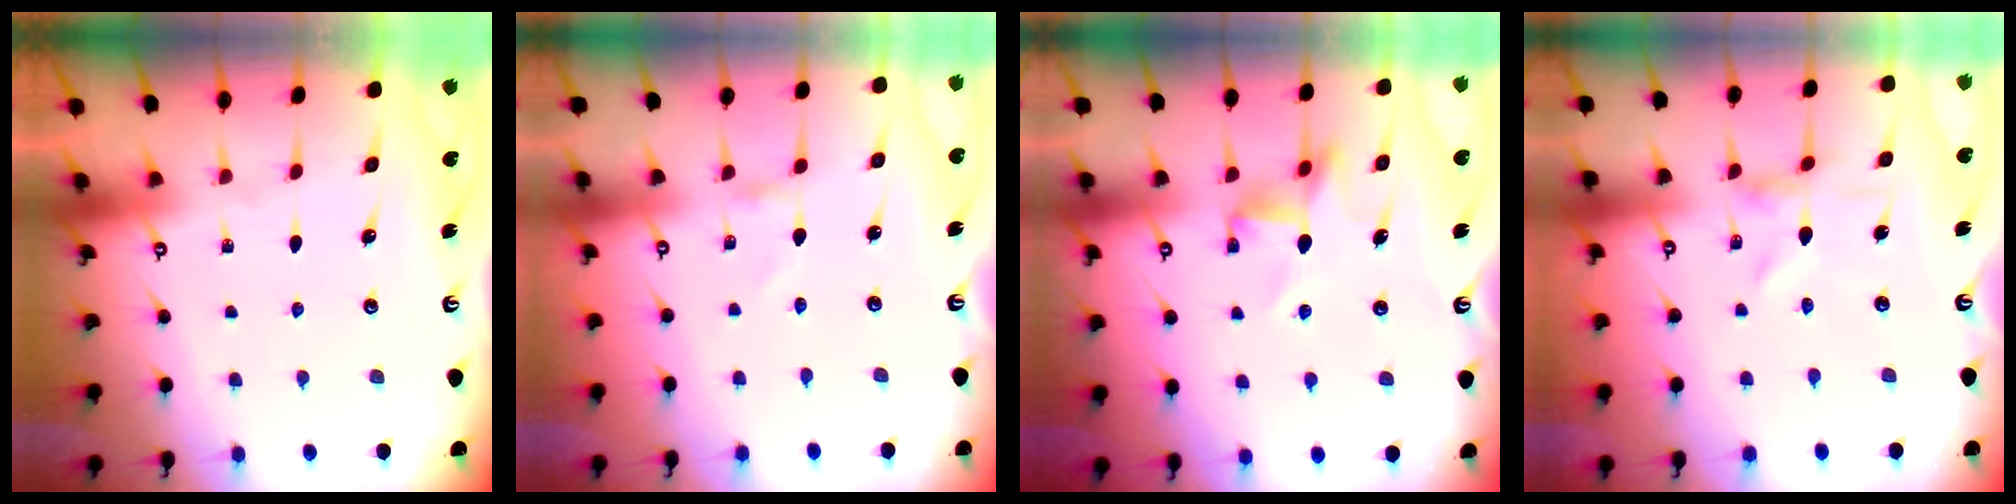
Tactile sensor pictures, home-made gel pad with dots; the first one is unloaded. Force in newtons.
{"total": 0.0}
{"total": 8.2, "press": 8.2, "slide": 0.9}
{"total": 0.7, "press": 0.6, "slide": 0.3}